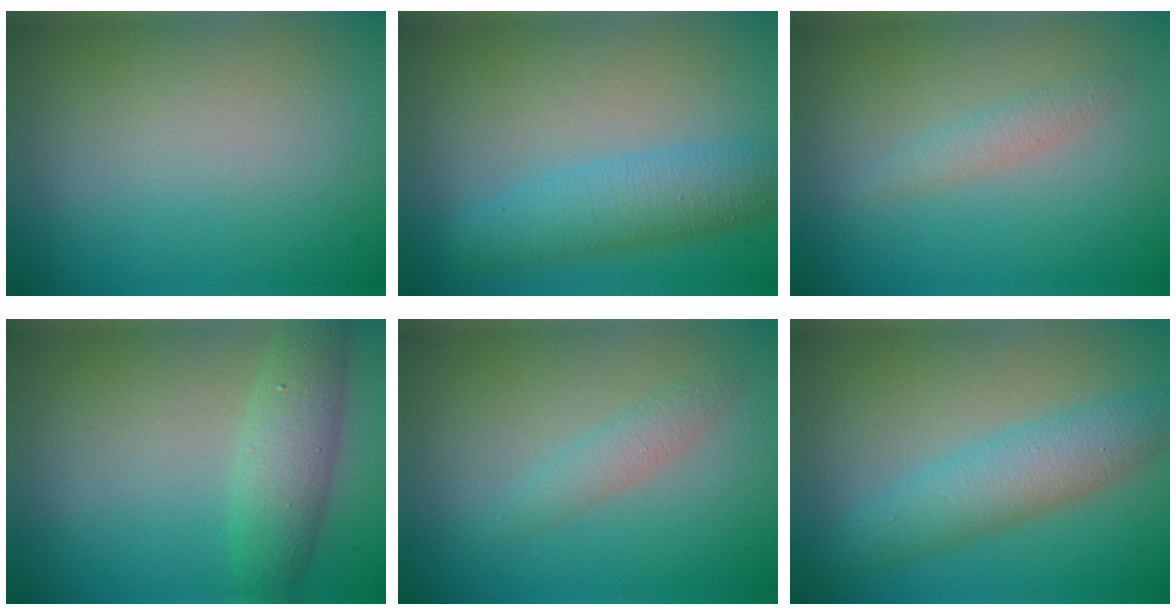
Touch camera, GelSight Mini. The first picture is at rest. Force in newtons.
{"total": 4.2, "press": 4.2, "slide": 0.2}
{"total": 1.3, "press": 1.3, "slide": 0.0}
{"total": 3.8, "press": 3.8, "slide": 0.1}
{"total": 1.6, "press": 1.6, "slide": 0.0}
{"total": 4.3, "press": 4.3, "slide": 0.1}